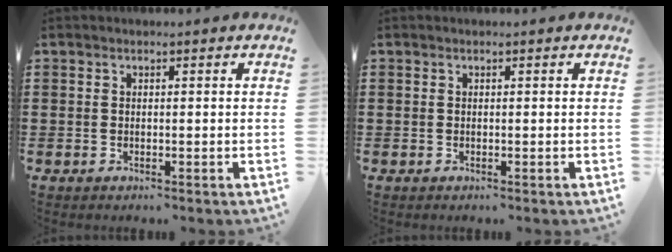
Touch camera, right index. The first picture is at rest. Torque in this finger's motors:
{"motor_torque": [1.21, 0.93, 0.00, 0.00]}